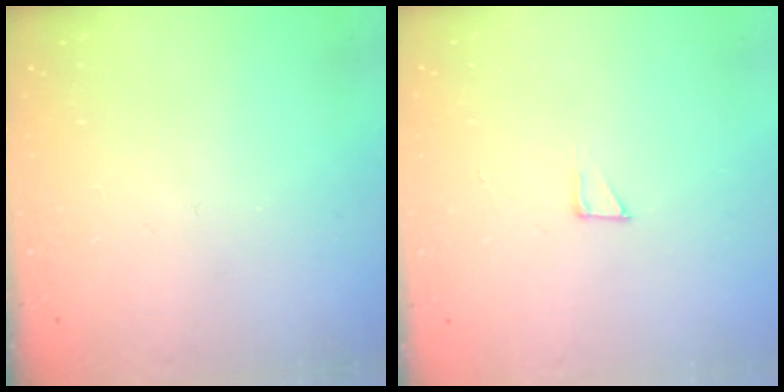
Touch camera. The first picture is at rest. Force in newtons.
{"total": 2.3, "press": 2.3, "slide": 0.2}